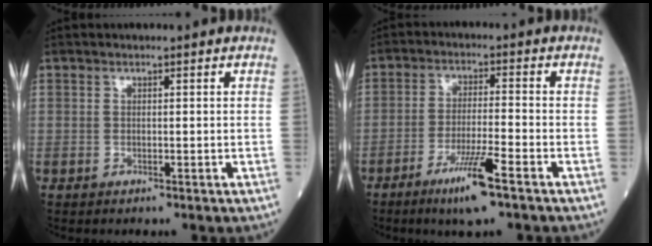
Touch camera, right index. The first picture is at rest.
{"total": 8.0, "force": [-4.8, 0.0, 6.4], "torque": [-0.121, -0.016, -0.085]}